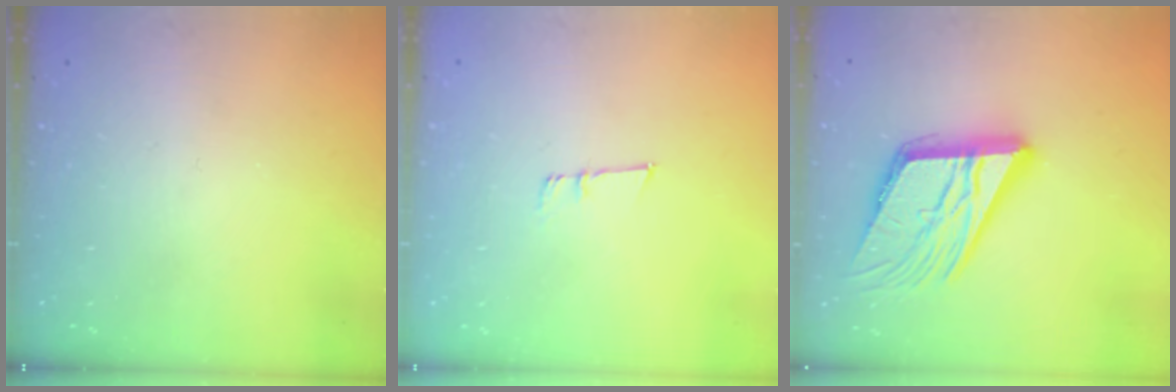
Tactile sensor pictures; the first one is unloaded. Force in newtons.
{"total": 6.0, "press": 5.6, "slide": 2.1}
{"total": 19.1, "press": 18.9, "slide": 2.6}